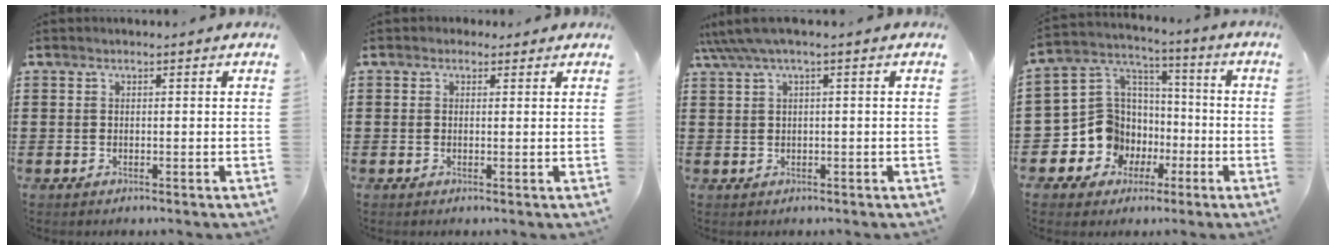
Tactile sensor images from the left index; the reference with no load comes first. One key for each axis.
{"total": 1.2, "fx": 0.7, "fy": 0.9, "fz": 0.3, "tx": -0.009, "ty": 0.008, "tz": 0.014}
{"total": 2.3, "fx": 0.4, "fy": 0.2, "fz": 2.2, "tx": -0.050, "ty": -0.002, "tz": 0.003}
{"total": 10.5, "fx": -3.2, "fy": 9.7, "fz": 2.5, "tx": -0.117, "ty": -0.009, "tz": -0.056}